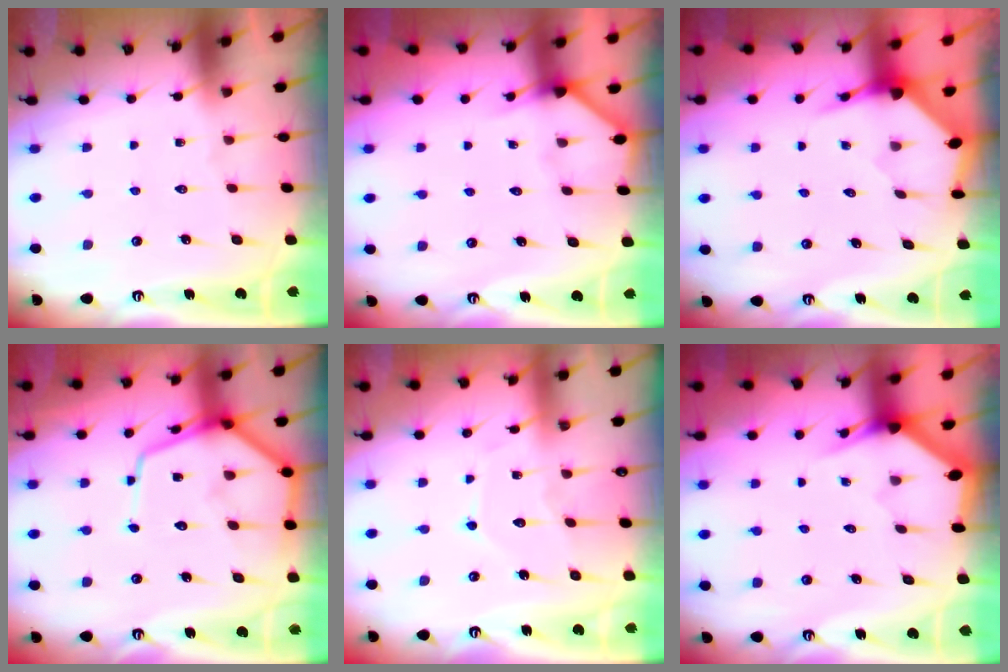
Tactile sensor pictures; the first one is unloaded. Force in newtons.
{"total": 3.4, "press": 3.4, "slide": 0.2}
{"total": 3.6, "press": 3.6, "slide": 0.4}
{"total": 12.8, "press": 12.8, "slide": 1.0}
{"total": 7.2, "press": 7.1, "slide": 0.9}
{"total": 3.0, "press": 3.0, "slide": 0.1}